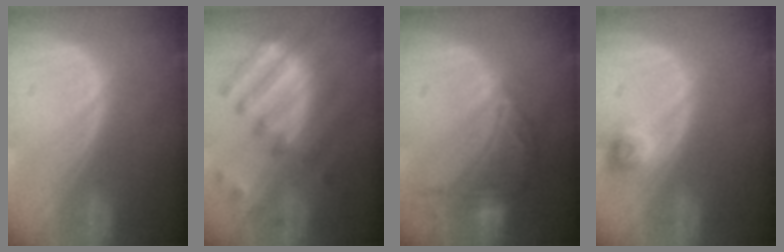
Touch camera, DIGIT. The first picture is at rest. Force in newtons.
{"total": 8.9, "press": 8.8, "slide": 1.0}
{"total": 8.2, "press": 8.2, "slide": 0.4}
{"total": 2.3, "press": 2.2, "slide": 0.3}